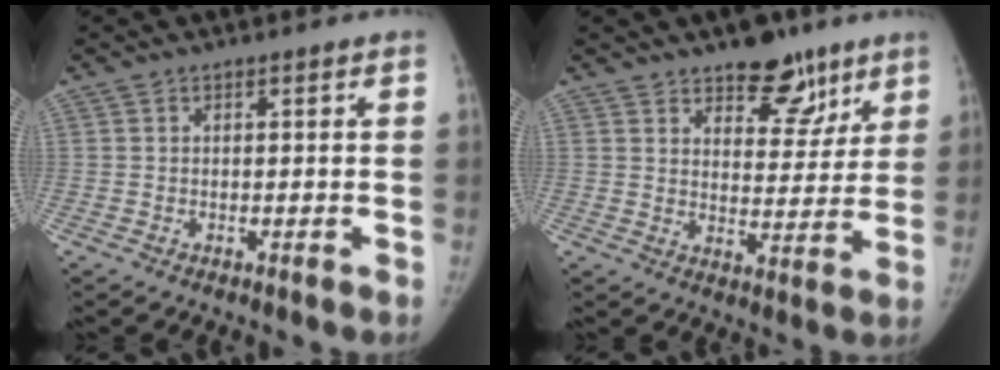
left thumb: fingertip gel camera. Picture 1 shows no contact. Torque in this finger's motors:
{"motor_torque": [0.41, -0.36, 0.70, -0.87, 0.13]}